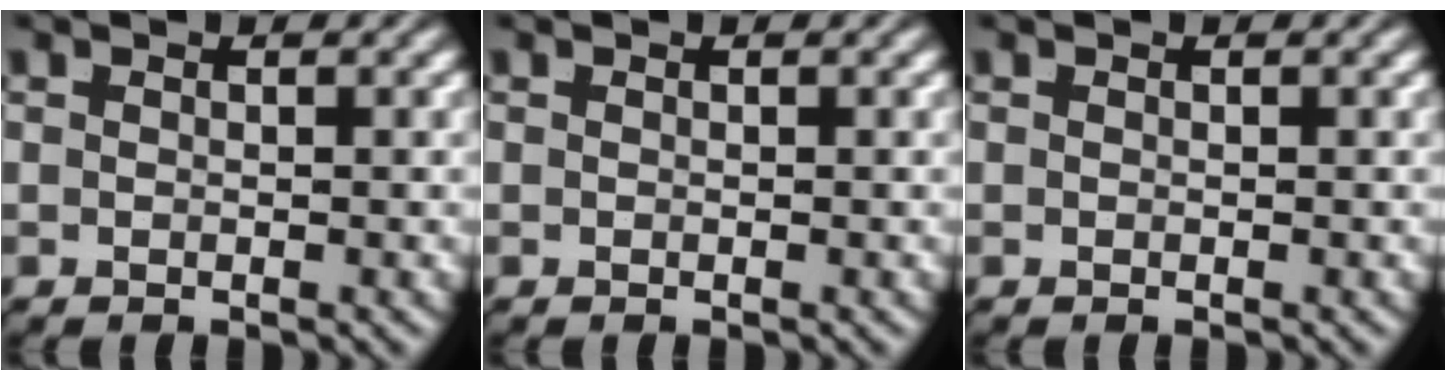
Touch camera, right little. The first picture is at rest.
{"total": 0.0}
{"total": 0.0}